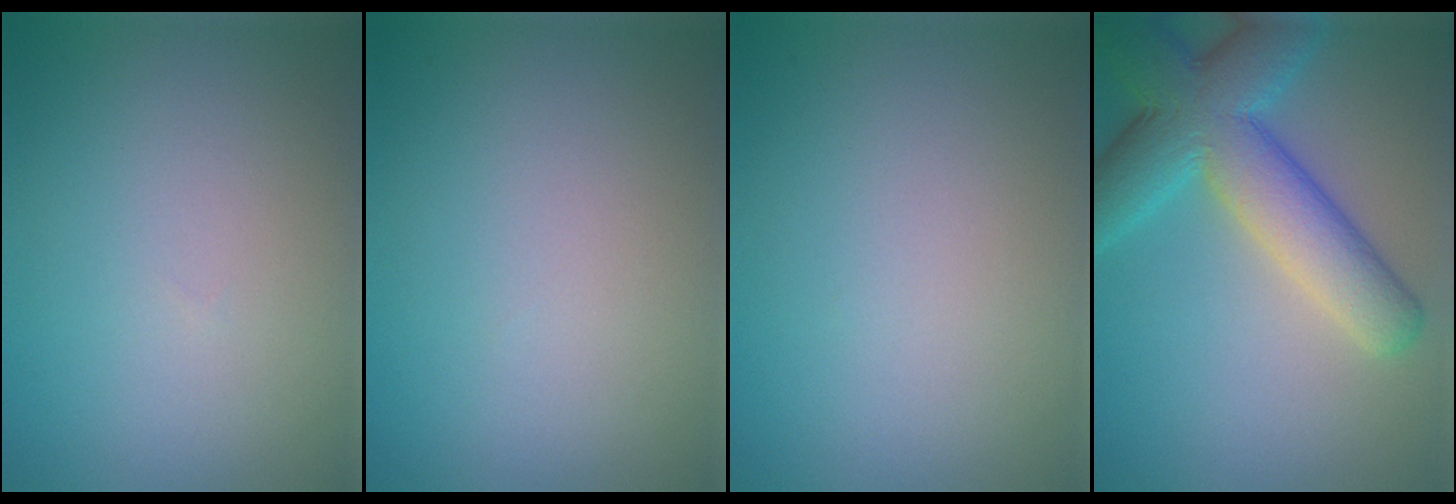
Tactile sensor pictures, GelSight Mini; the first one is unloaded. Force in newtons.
{"total": 0.0}
{"total": 0.0}
{"total": 9.0, "press": 9.0, "slide": 0.3}